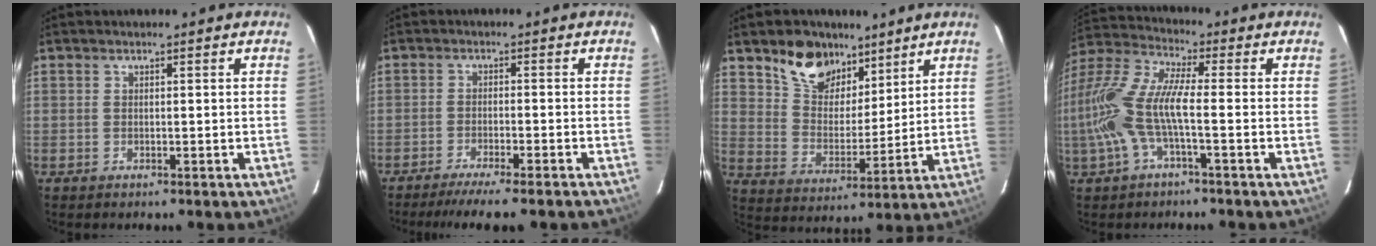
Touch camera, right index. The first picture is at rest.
{"total": 9.8, "force": [-8.4, 0.4, 5.0], "torque": [-0.101, -0.026, -0.127]}
{"total": 12.1, "force": [8.4, 7.3, 4.8], "torque": [-0.096, 0.014, 0.158]}
{"total": 13.8, "force": [-2.5, 3.3, 13.2], "torque": [-0.267, -0.001, -0.051]}